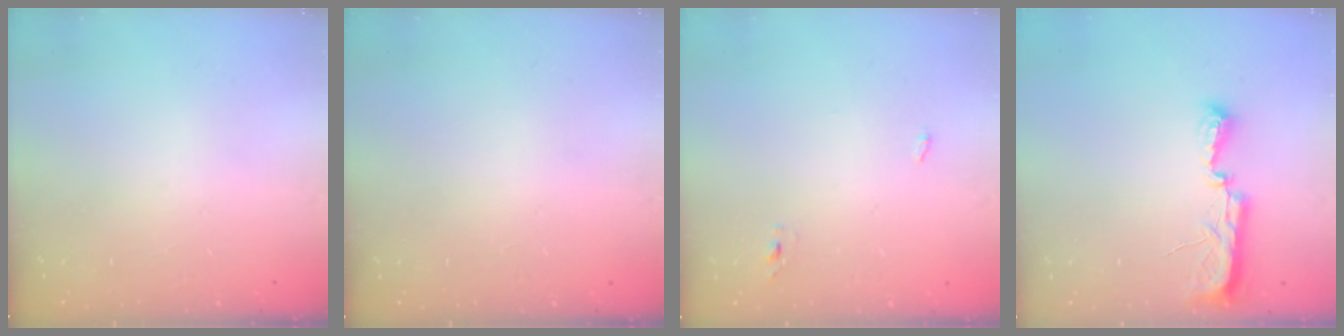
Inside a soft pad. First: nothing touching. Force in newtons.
{"total": 1.0, "press": 0.8, "slide": 0.6}
{"total": 2.7, "press": 2.6, "slide": 0.8}
{"total": 7.7, "press": 7.7, "slide": 0.7}